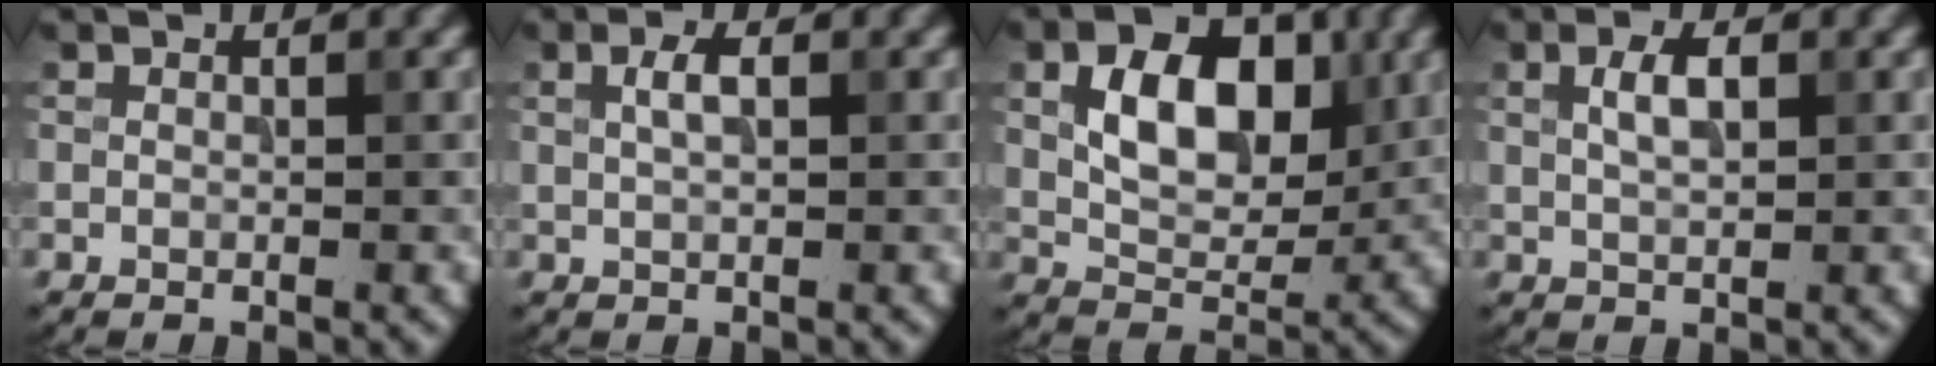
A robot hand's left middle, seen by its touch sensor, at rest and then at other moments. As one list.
[{"total": 1.8, "force": [0.6, 0.7, 1.6], "torque": [-0.032, 0.003, 0.010]}, {"total": 7.2, "force": [1.7, 4.5, 5.3], "torque": [-0.086, -0.002, 0.028]}, {"total": 2.5, "force": [0.8, 1.0, 2.2], "torque": [-0.044, 0.003, 0.016]}]